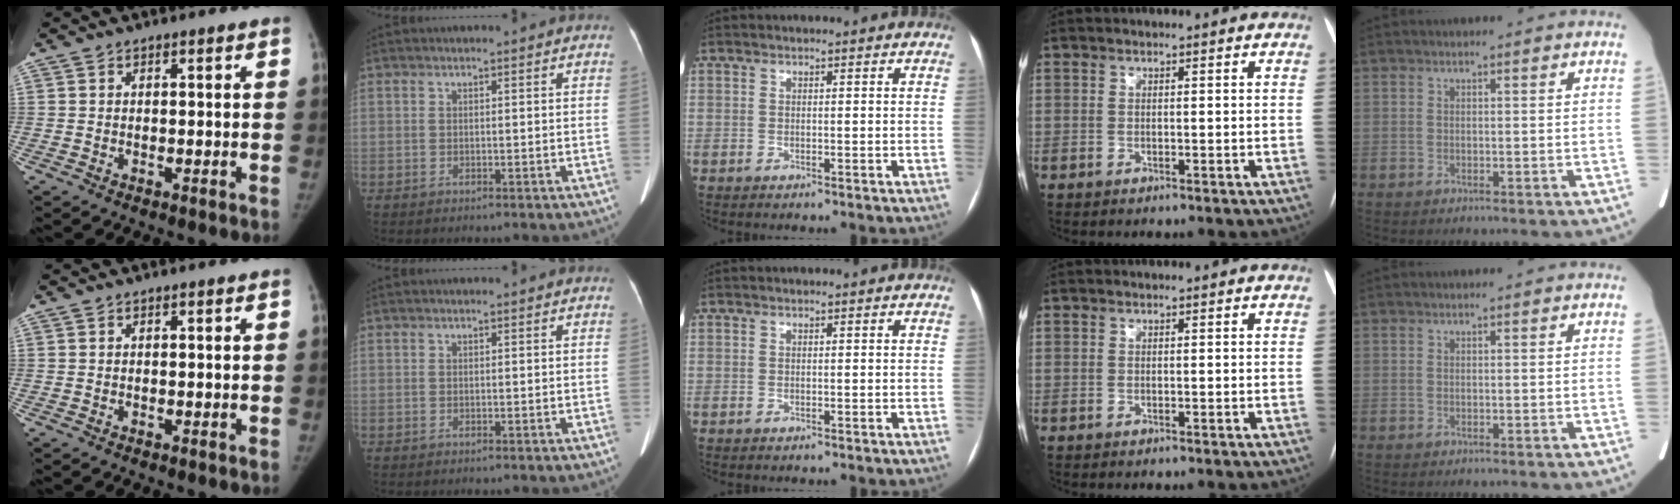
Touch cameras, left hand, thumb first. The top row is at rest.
{}